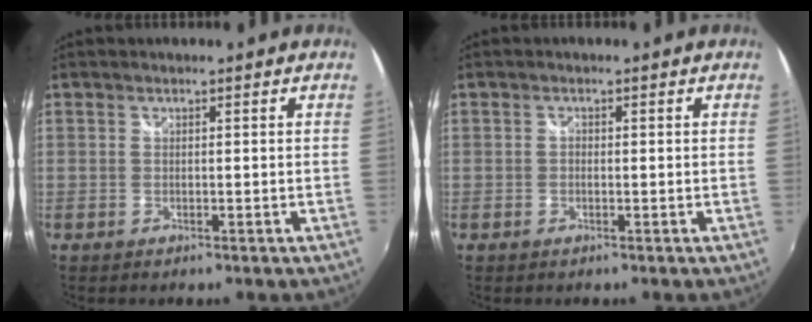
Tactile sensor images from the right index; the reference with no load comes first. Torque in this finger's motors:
{"motor_torque": [0.48, 0.12, 0.11, 0.01]}